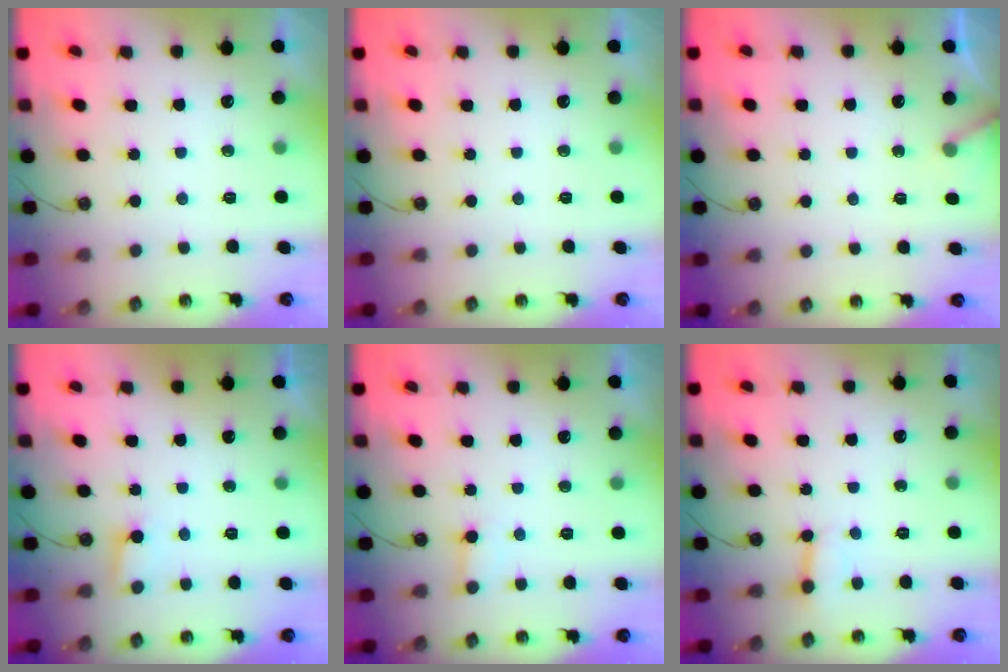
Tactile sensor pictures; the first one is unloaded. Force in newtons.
{"total": 0.0}
{"total": 4.1, "press": 4.1, "slide": 0.4}
{"total": 5.0, "press": 5.0, "slide": 0.4}
{"total": 5.0, "press": 4.9, "slide": 0.4}
{"total": 4.7, "press": 4.7, "slide": 0.4}